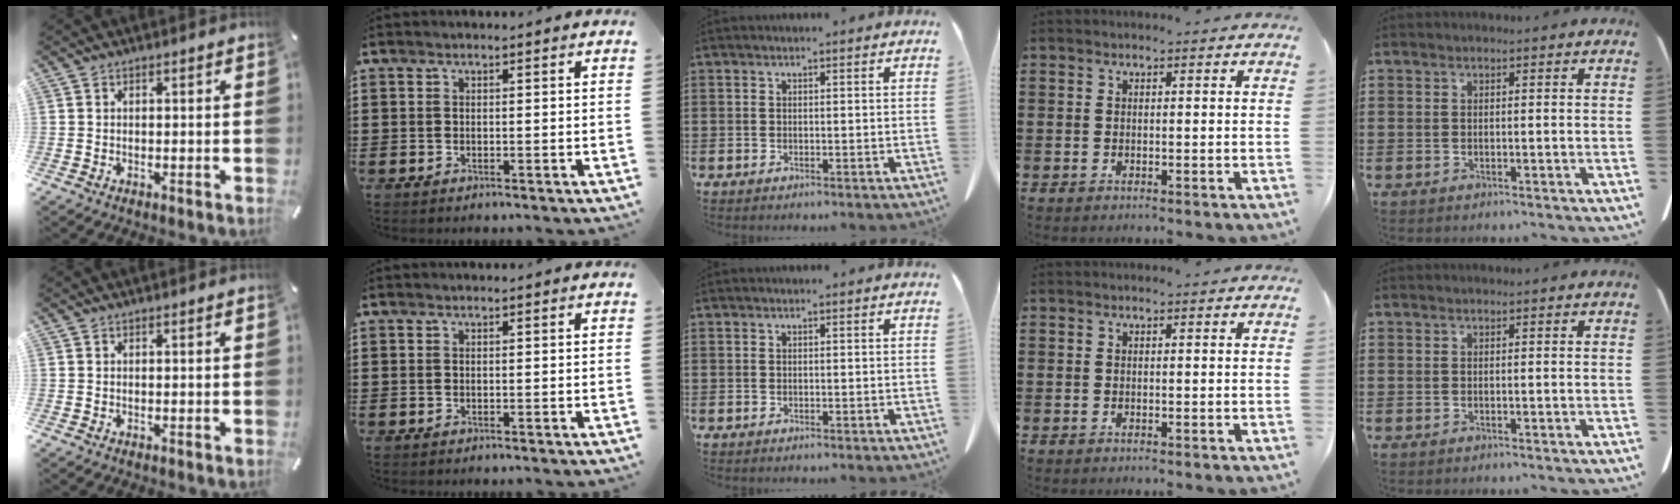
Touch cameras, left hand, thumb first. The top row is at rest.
{}